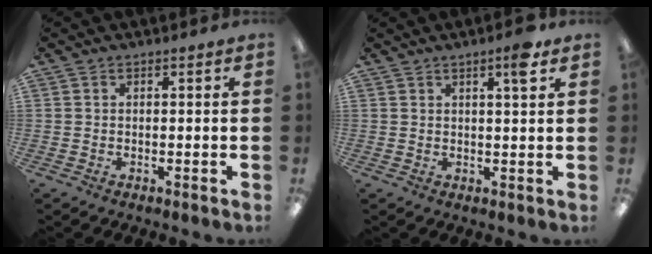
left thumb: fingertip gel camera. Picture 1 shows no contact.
{"total": 4.6, "force": [2.8, 0.5, 3.6], "torque": [-0.053, -0.007, 0.041]}